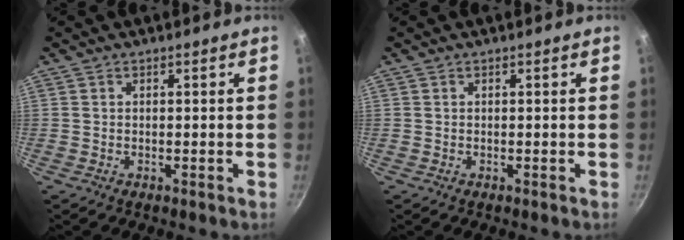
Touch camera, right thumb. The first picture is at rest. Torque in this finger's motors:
{"motor_torque": [0.00, 0.01, 0.09, 0.04, 0.01]}